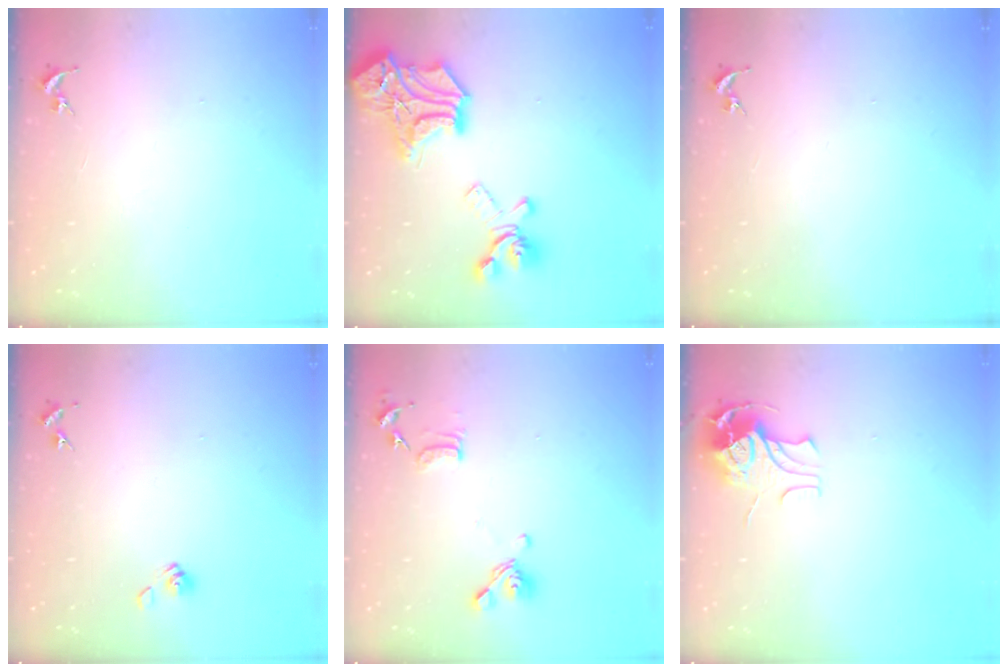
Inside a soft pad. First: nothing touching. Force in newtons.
{"total": 24.6, "press": 24.6, "slide": 0.7}
{"total": 0.0}
{"total": 5.4, "press": 5.0, "slide": 2.2}
{"total": 12.9, "press": 12.8, "slide": 1.9}
{"total": 9.9, "press": 9.9, "slide": 1.2}